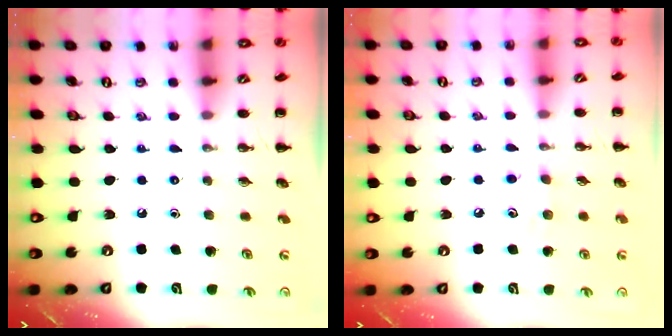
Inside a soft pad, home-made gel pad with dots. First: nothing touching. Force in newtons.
{"total": 6.8, "press": 6.6, "slide": 1.7}